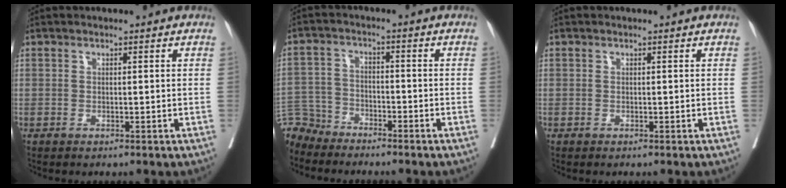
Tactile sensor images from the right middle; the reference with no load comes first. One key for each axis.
{"total": 5.8, "fx": -5.4, "fy": 1.8, "fz": -1.2, "tx": 0.026, "ty": 0.005, "tz": -0.109}
{"total": 0.0}